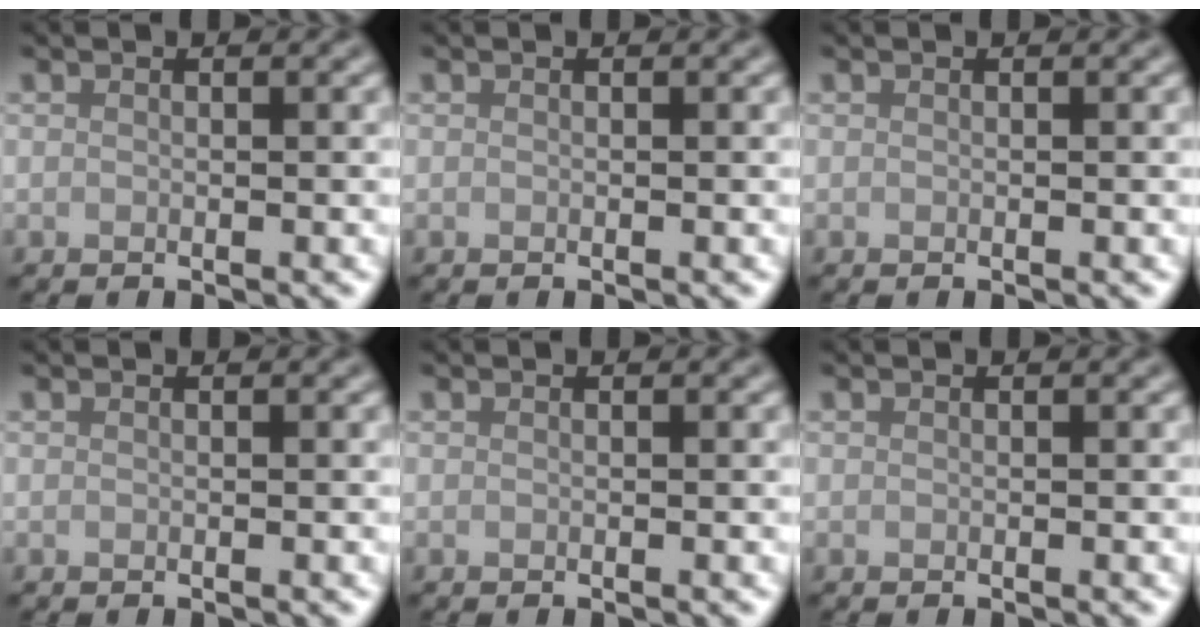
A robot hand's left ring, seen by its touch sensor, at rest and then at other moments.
{"total": 0.0}
{"total": 0.0}
{"total": 0.0}
{"total": 0.0}
{"total": 0.0}